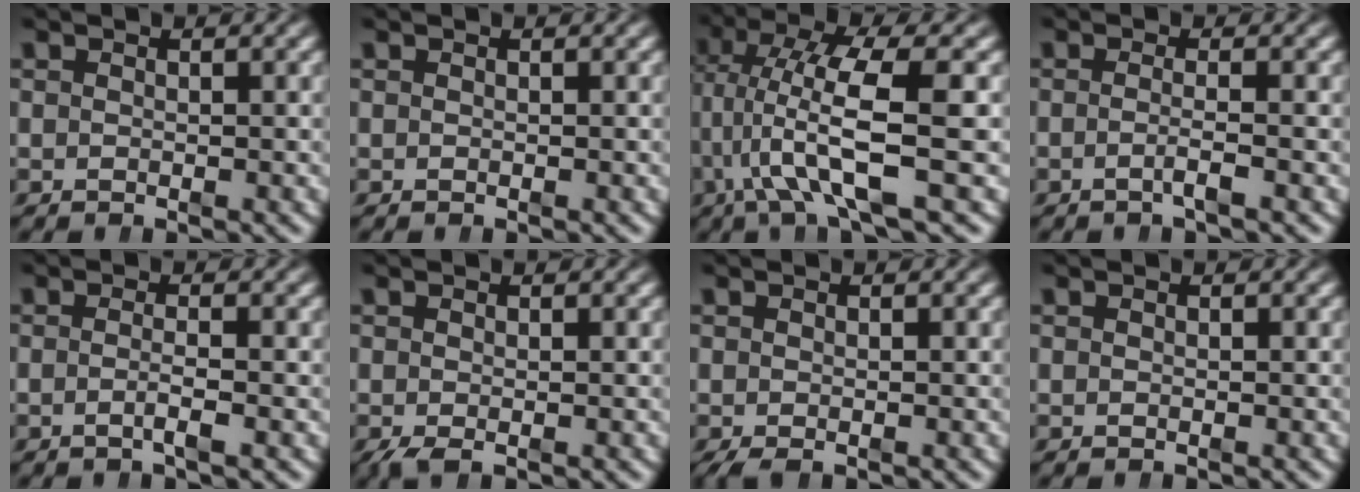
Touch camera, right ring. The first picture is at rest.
{"total": 0.0}
{"total": 7.0, "force": [-0.2, 2.0, 6.7], "torque": [-0.134, -0.024, 0.010]}
{"total": 1.6, "force": [-1.0, -0.3, 1.2], "torque": [-0.030, -0.009, -0.018]}
{"total": 1.7, "force": [-1.0, -0.1, 1.4], "torque": [-0.031, -0.007, -0.018]}
{"total": 0.9, "force": [-0.7, 0.1, 0.6], "torque": [-0.012, -0.010, -0.005]}
{"total": 1.3, "force": [-1.1, 0.5, 0.6], "torque": [-0.012, -0.010, -0.010]}
{"total": 0.0}